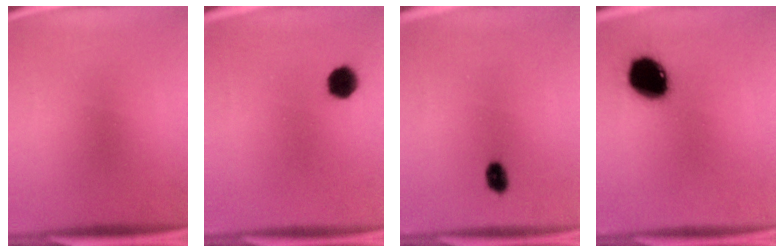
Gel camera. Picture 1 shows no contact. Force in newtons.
{"total": 5.0}
{"total": 2.8}
{"total": 13.5}